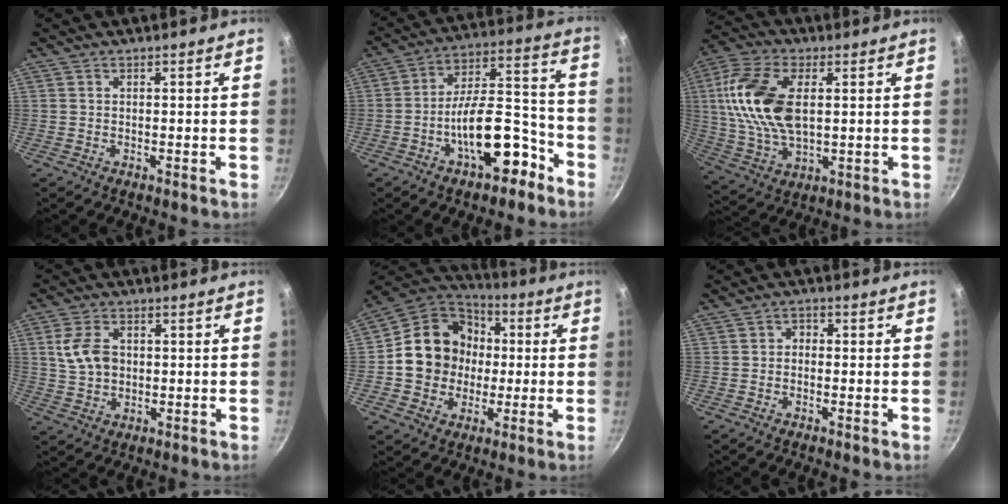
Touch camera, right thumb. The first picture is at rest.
{"total": 16.0, "force": [-7.6, 7.1, 12.2], "torque": [-0.148, 0.082, -0.114]}
{"total": 17.1, "force": [2.8, 9.4, 13.9], "torque": [-0.270, 0.000, 0.050]}
{"total": 7.4, "force": [1.0, 5.2, 5.2], "torque": [-0.091, 0.004, 0.019]}
{"total": 16.5, "force": [0.3, 14.6, 7.7], "torque": [-0.101, 0.030, -0.003]}
{"total": 1.9, "force": [-0.4, 1.6, 1.0], "torque": [-0.011, 0.010, -0.011]}